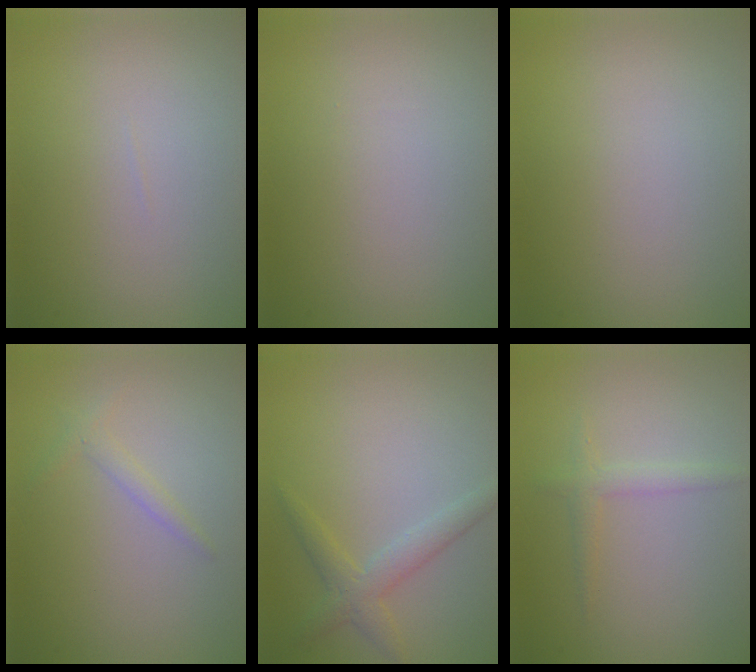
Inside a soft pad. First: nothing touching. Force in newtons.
{"total": 0.0}
{"total": 0.0}
{"total": 1.1, "press": 1.1, "slide": 0.0}
{"total": 2.3, "press": 2.3, "slide": 0.2}
{"total": 1.4, "press": 1.4, "slide": 0.0}